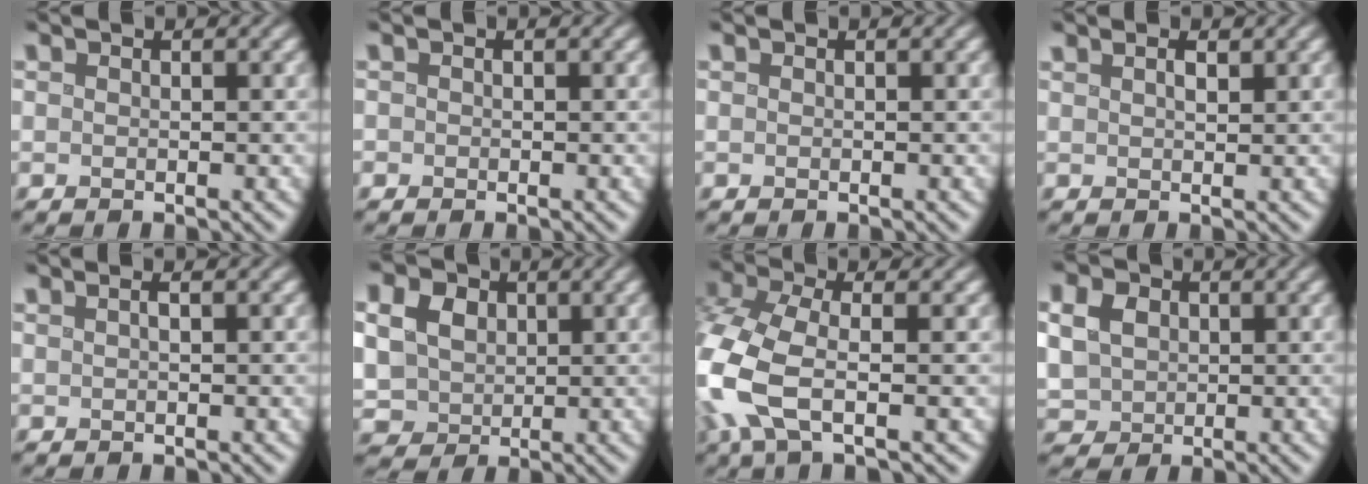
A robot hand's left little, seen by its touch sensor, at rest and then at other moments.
{"total": 0.0}
{"total": 0.0}
{"total": 1.2, "force": [0.9, 0.3, 0.7], "torque": [-0.015, 0.002, 0.016]}
{"total": 1.0, "force": [0.5, 0.3, 0.8], "torque": [-0.014, 0.002, 0.006]}
{"total": 8.8, "force": [3.1, 6.8, 4.5], "torque": [-0.113, 0.019, 0.045]}
{"total": 7.7, "force": [-2.3, 3.3, 6.6], "torque": [-0.165, -0.005, -0.058]}
{"total": 5.0, "force": [1.3, 4.0, 2.7], "torque": [-0.087, 0.016, 0.018]}